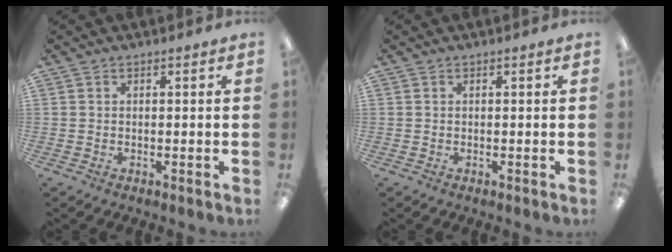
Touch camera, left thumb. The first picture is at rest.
{"total": 0.0}